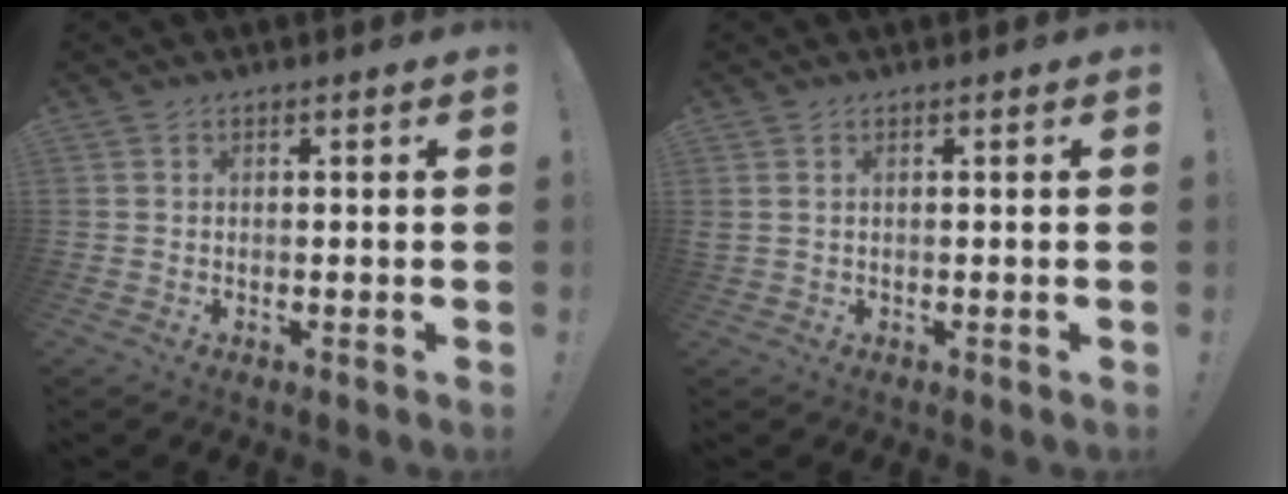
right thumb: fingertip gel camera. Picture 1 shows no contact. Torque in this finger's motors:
{"motor_torque": [0.81, 0.80, 0.45, -0.26, 0.26]}